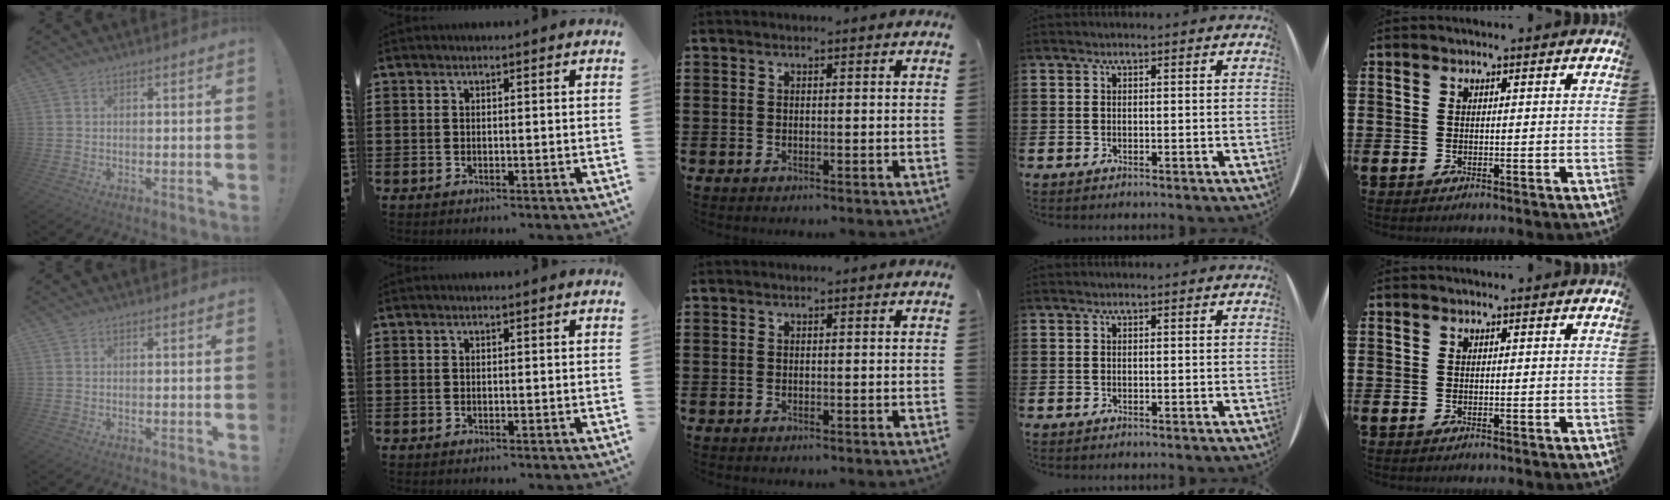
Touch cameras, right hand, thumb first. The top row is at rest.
{}